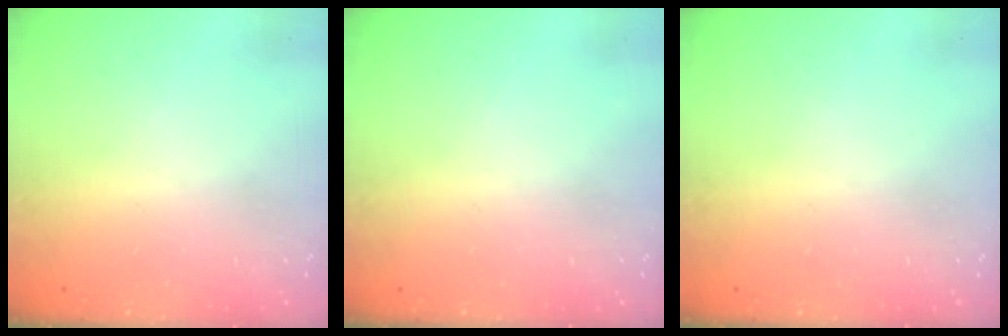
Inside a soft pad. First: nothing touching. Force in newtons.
{"total": 0.0}
{"total": 0.0}